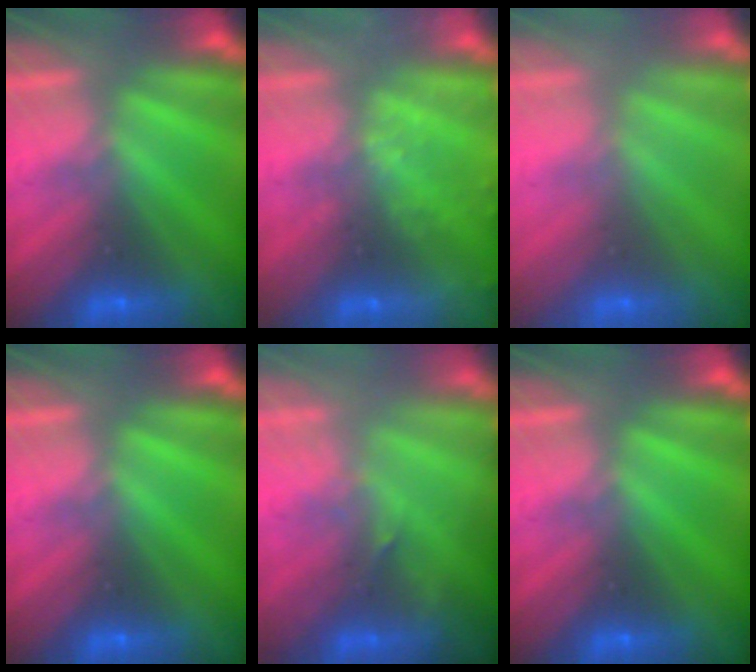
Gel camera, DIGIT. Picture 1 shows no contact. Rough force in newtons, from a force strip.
{"total": 2.4}
{"total": 2.6}
{"total": 0.0}
{"total": 2.9}
{"total": 0.0}